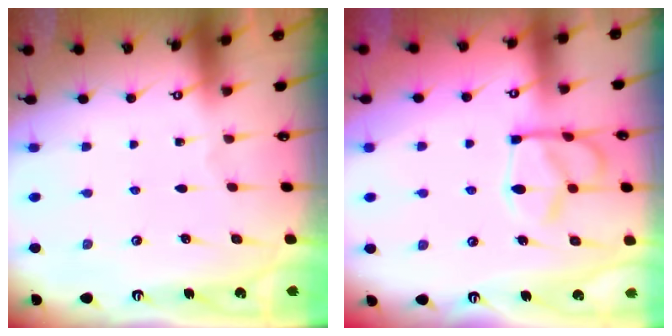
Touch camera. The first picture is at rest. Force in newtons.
{"total": 5.6, "press": 5.3, "slide": 1.7}